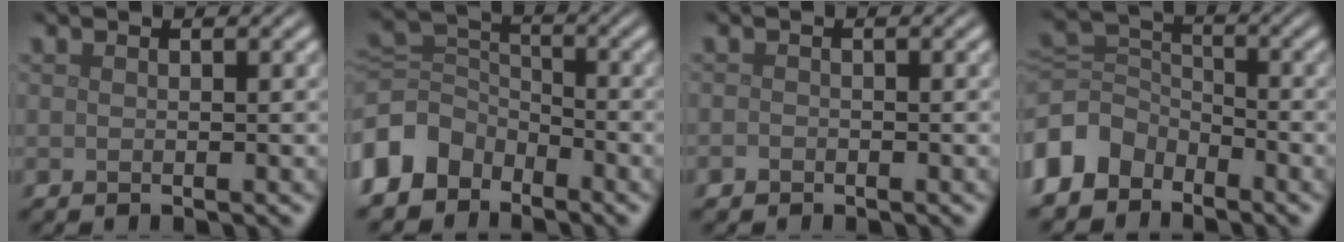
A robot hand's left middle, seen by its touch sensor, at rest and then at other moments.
{"total": 6.1, "force": [-3.9, 4.3, 1.8], "torque": [-0.037, 0.001, -0.092]}
{"total": 0.6, "force": [-0.4, 0.4, 0.1], "torque": [-0.001, -0.003, -0.009]}
{"total": 5.5, "force": [-3.6, 3.8, 1.6], "torque": [-0.032, 0.002, -0.087]}